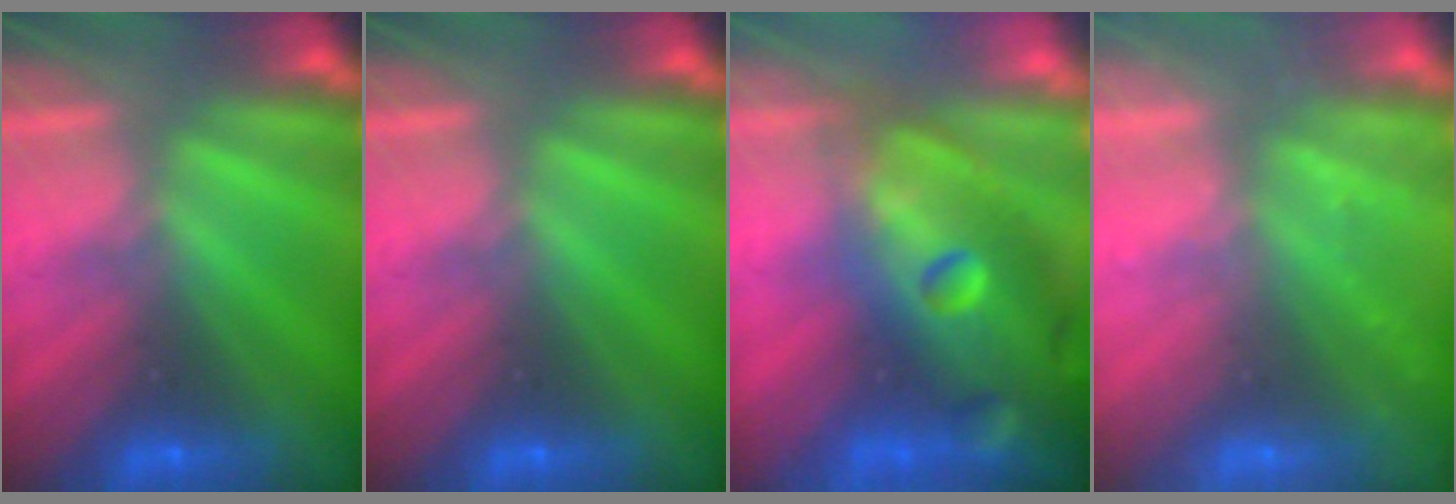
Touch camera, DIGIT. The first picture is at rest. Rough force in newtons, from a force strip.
{"total": 0.0}
{"total": 7.6}
{"total": 2.2}